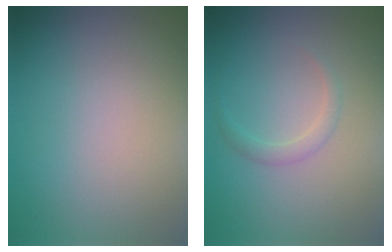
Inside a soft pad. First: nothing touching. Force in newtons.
{"total": 1.2, "press": 1.2, "slide": 0.1}